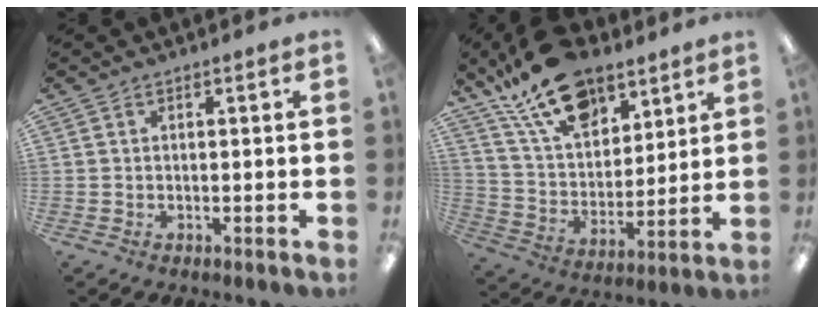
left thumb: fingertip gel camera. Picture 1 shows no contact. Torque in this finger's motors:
{"motor_torque": [0.34, 0.58, 1.43, -1.34, 0.12]}